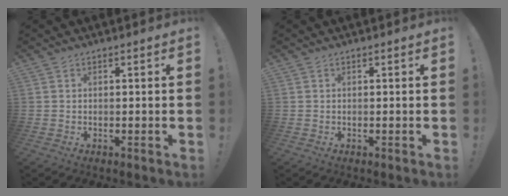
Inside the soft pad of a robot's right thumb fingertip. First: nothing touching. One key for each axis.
{"total": 0.0}